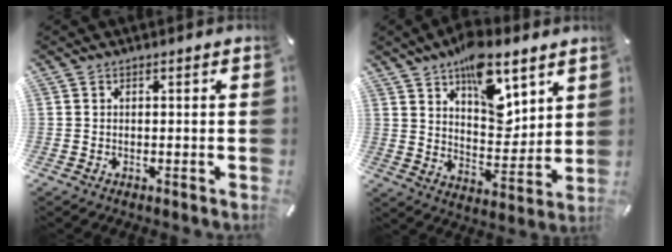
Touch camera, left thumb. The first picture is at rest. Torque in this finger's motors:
{"motor_torque": [1.66, 1.60, 1.40, -0.94, 0.33]}